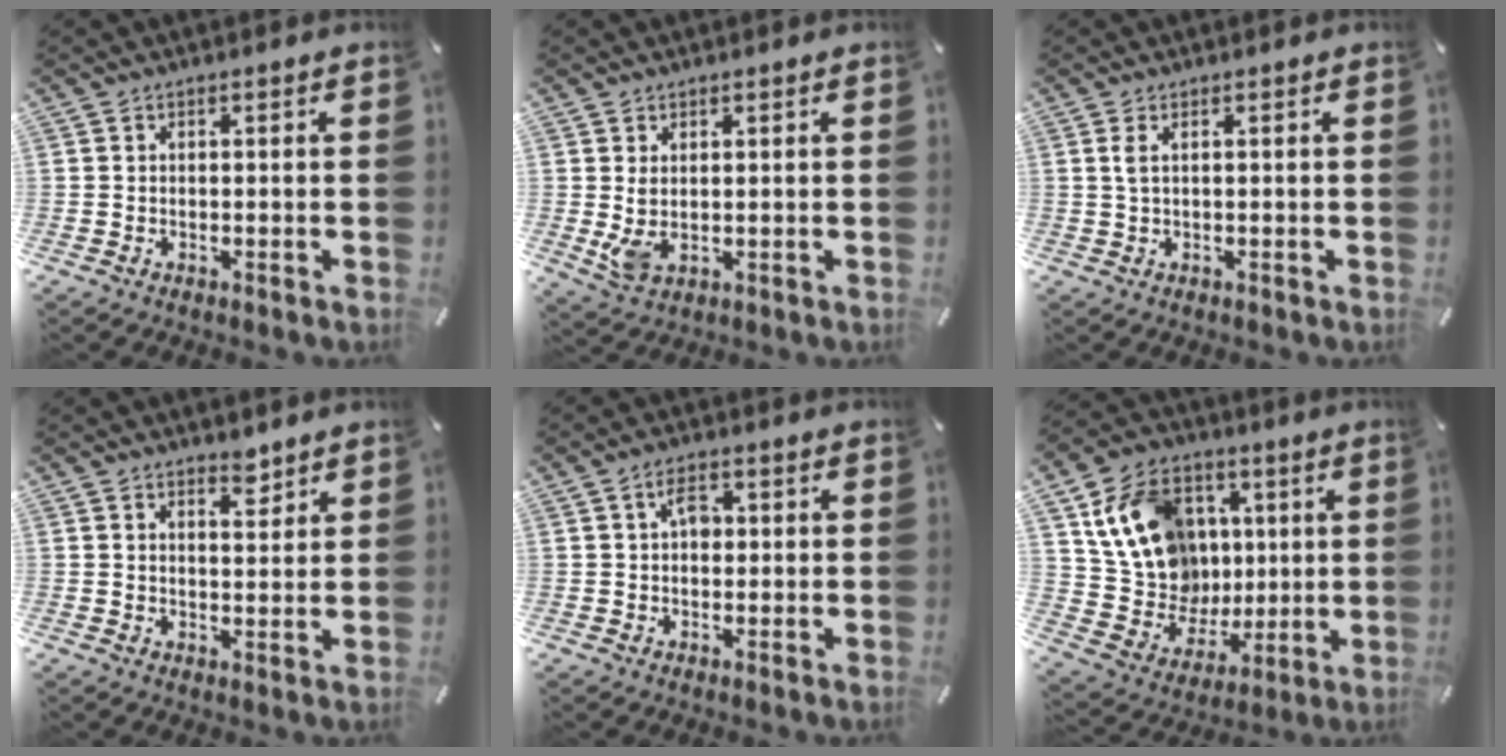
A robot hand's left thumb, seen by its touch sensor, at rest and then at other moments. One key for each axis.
{"total": 4.3, "fx": 1.2, "fy": 2.9, "fz": 3.0, "tx": -0.062, "ty": -0.006, "tz": 0.020}
{"total": 2.0, "fx": 0.5, "fy": 0.5, "fz": 1.9, "tx": -0.038, "ty": 0.002, "tz": 0.008}
{"total": 3.7, "fx": 3.2, "fy": 1.5, "fz": 1.0, "tx": 0.008, "ty": -0.027, "tz": 0.053}
{"total": 4.0, "fx": 0.7, "fy": 2.5, "fz": 3.0, "tx": -0.045, "ty": 0.003, "tz": 0.007}
{"total": 18.3, "fx": 5.6, "fy": 15.4, "fz": 8.2, "tx": -0.136, "ty": -0.013, "tz": 0.117}